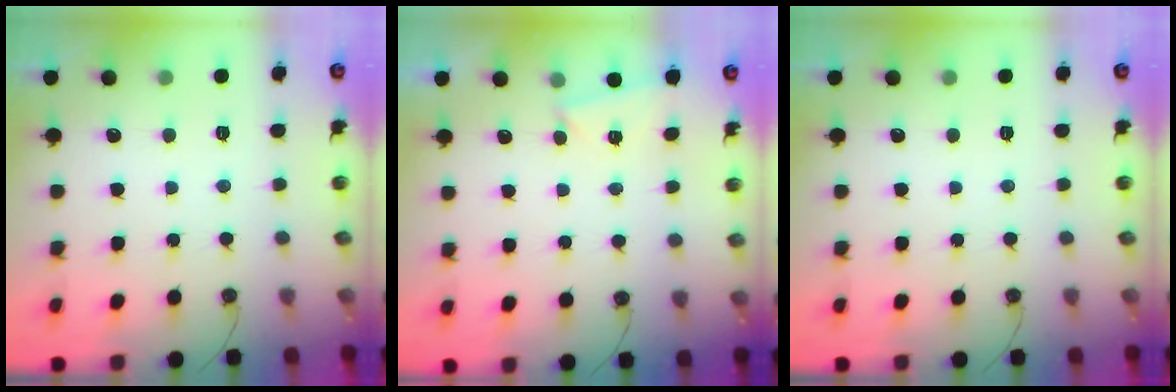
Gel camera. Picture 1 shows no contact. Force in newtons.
{"total": 1.9, "press": 1.7, "slide": 0.7}
{"total": 0.0}